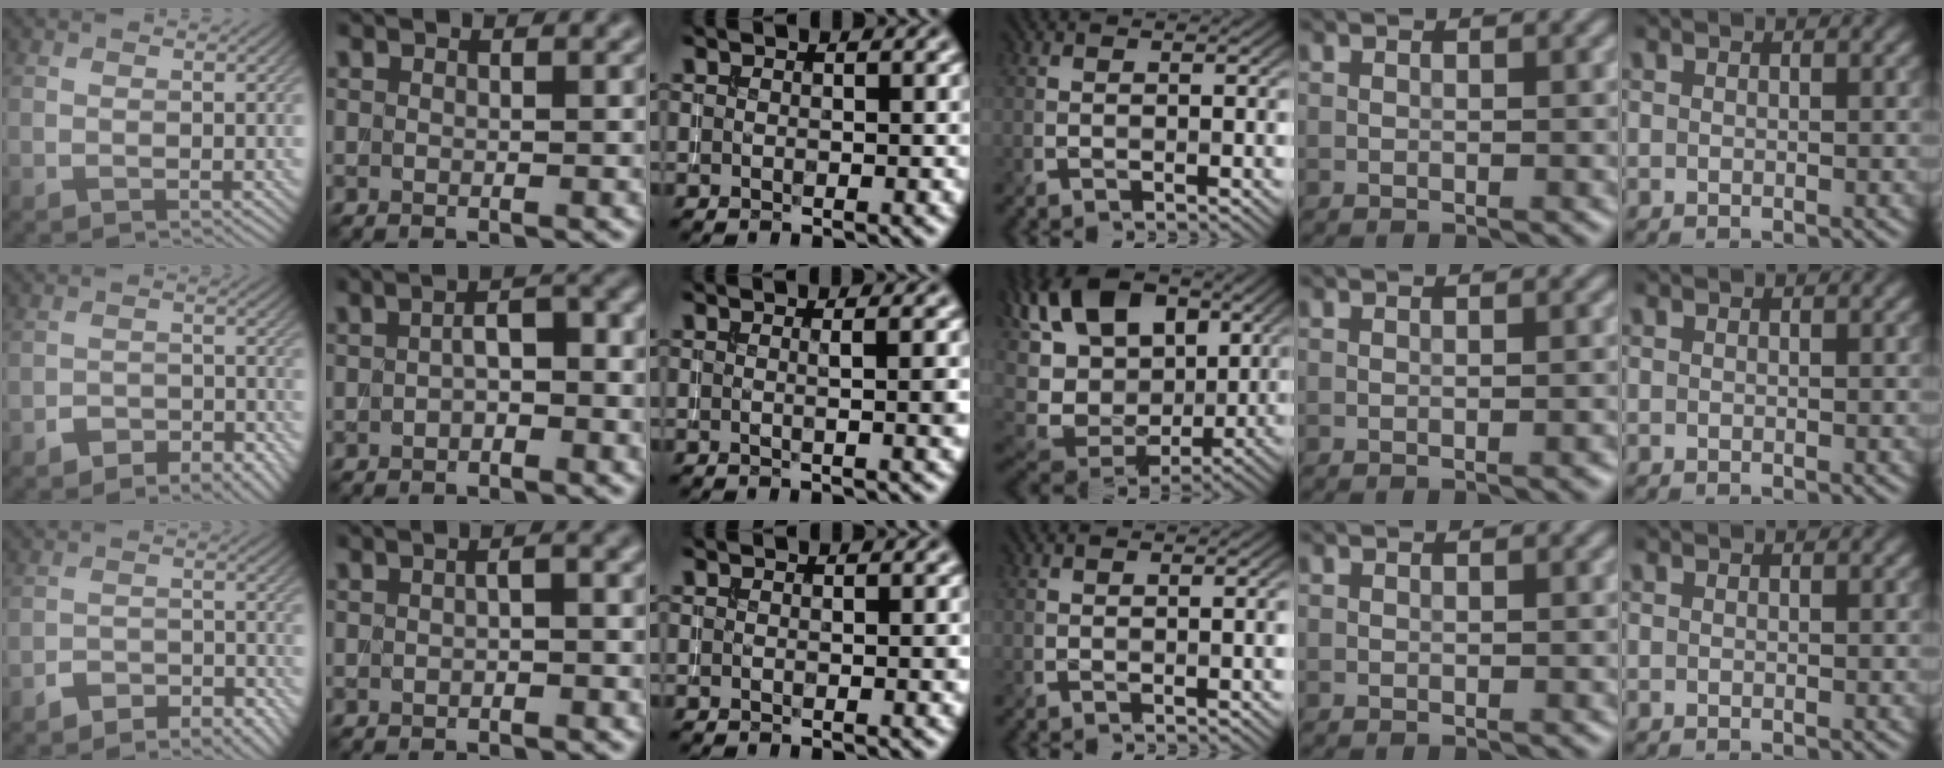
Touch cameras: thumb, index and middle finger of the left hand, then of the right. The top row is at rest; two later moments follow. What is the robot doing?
{"motion": "extract", "object": "backpack"}